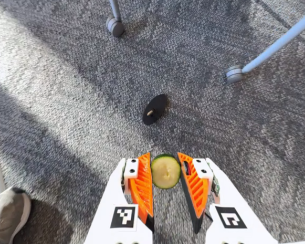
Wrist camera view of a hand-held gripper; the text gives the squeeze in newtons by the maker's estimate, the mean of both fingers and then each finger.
{"total": 8.5, "left": 8.7, "right": 8.3}